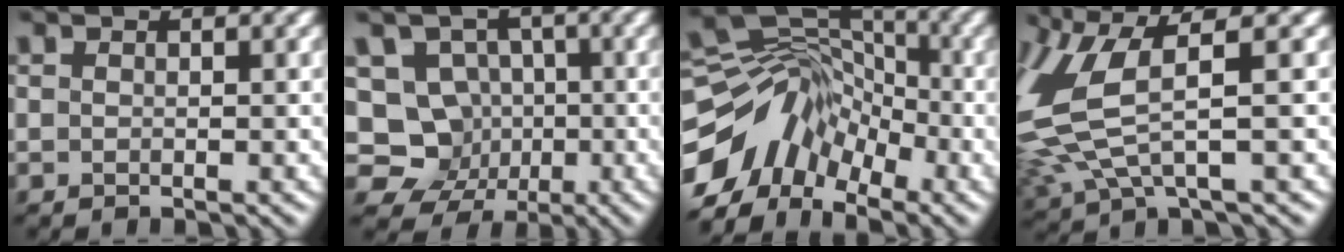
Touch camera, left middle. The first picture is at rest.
{"total": 8.0, "force": [-1.2, 7.3, 2.9], "torque": [-0.037, 0.028, -0.055]}
{"total": 8.9, "force": [-4.3, 6.0, 5.1], "torque": [-0.093, 0.005, -0.095]}
{"total": 6.9, "force": [1.6, 2.3, 6.3], "torque": [-0.172, -0.002, 0.029]}